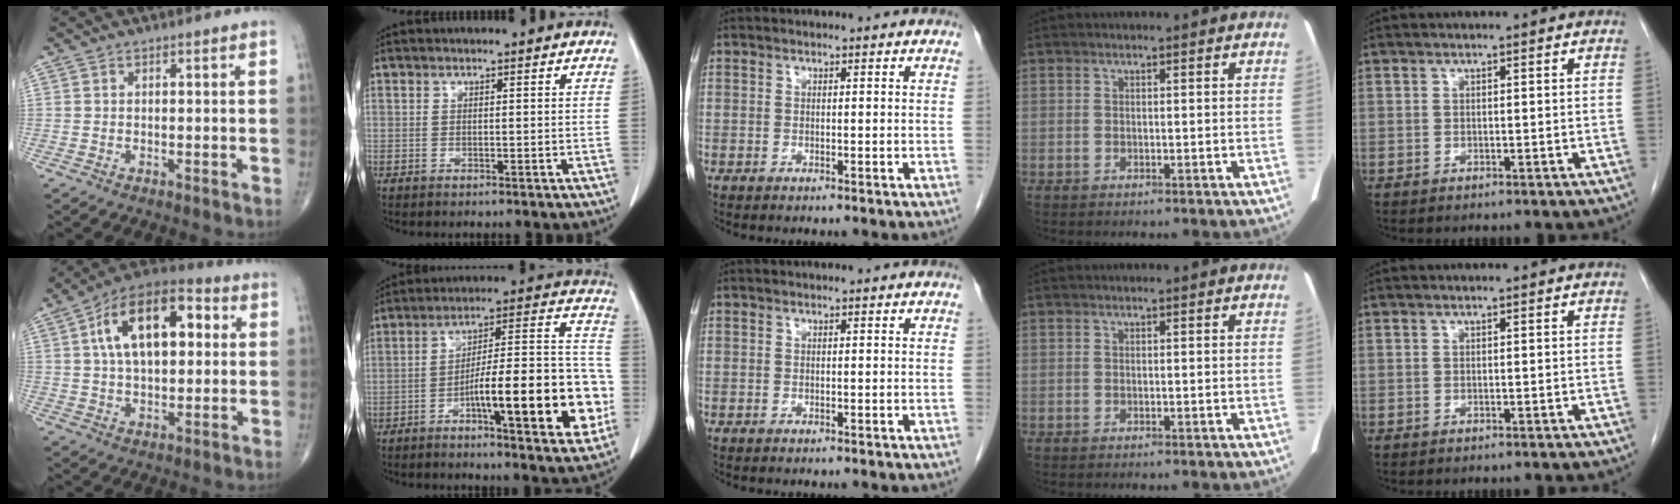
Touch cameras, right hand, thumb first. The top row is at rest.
{"thumb": {"total": 17.8, "force": [4.1, 9.6, 14.5], "torque": [-0.218, 0.023, 0.058]}, "index": {"total": 19.7, "force": [-6.0, 3.7, 18.3], "torque": [-0.227, 0.029, -0.081]}}